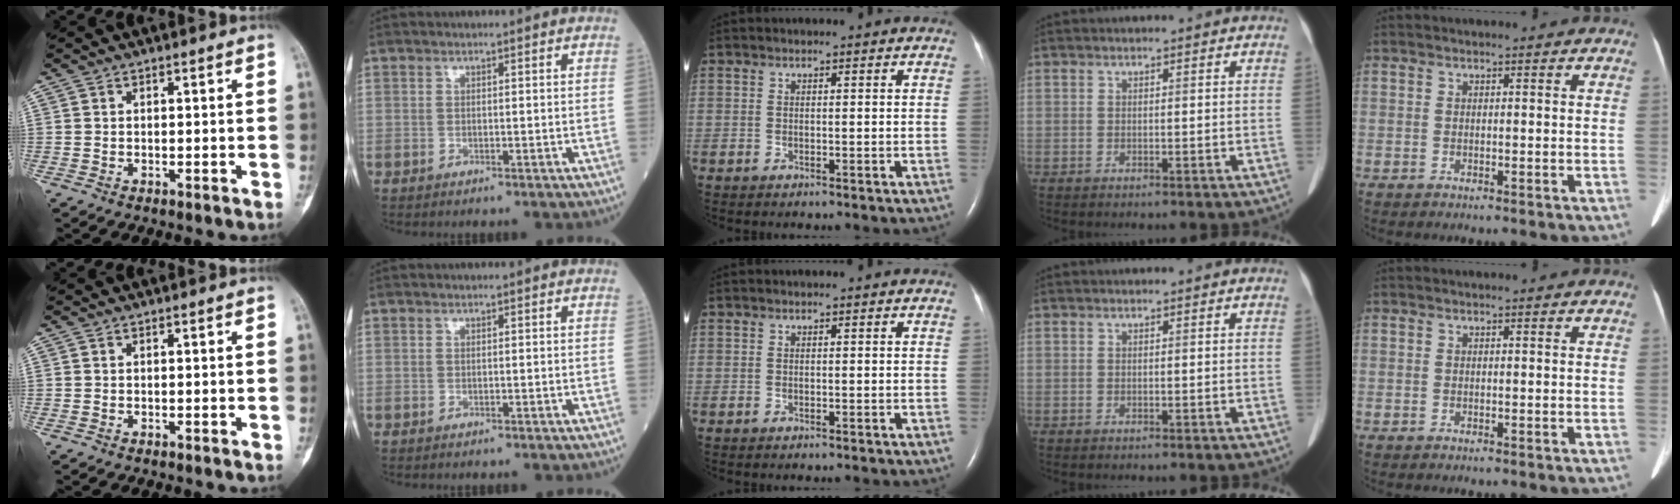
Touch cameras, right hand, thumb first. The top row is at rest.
{}